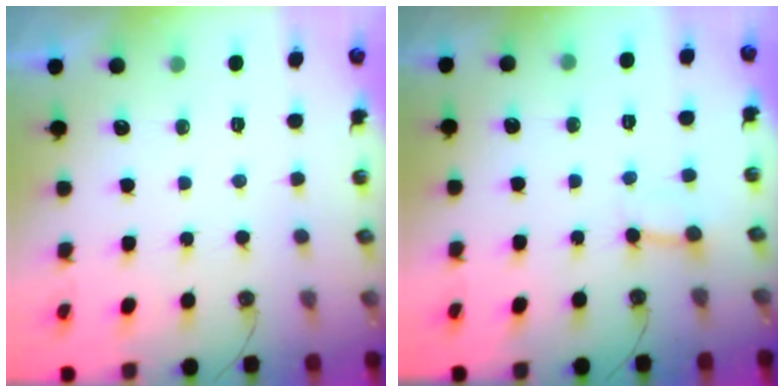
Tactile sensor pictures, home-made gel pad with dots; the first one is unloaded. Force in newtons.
{"total": 2.9, "press": 2.9, "slide": 0.4}